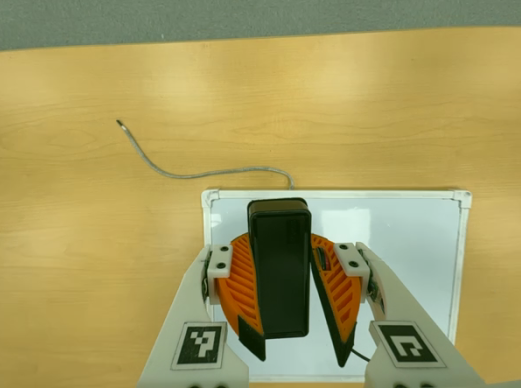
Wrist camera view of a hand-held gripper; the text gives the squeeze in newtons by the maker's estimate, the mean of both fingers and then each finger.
{"total": 9.0, "left": 9.3, "right": 8.8}